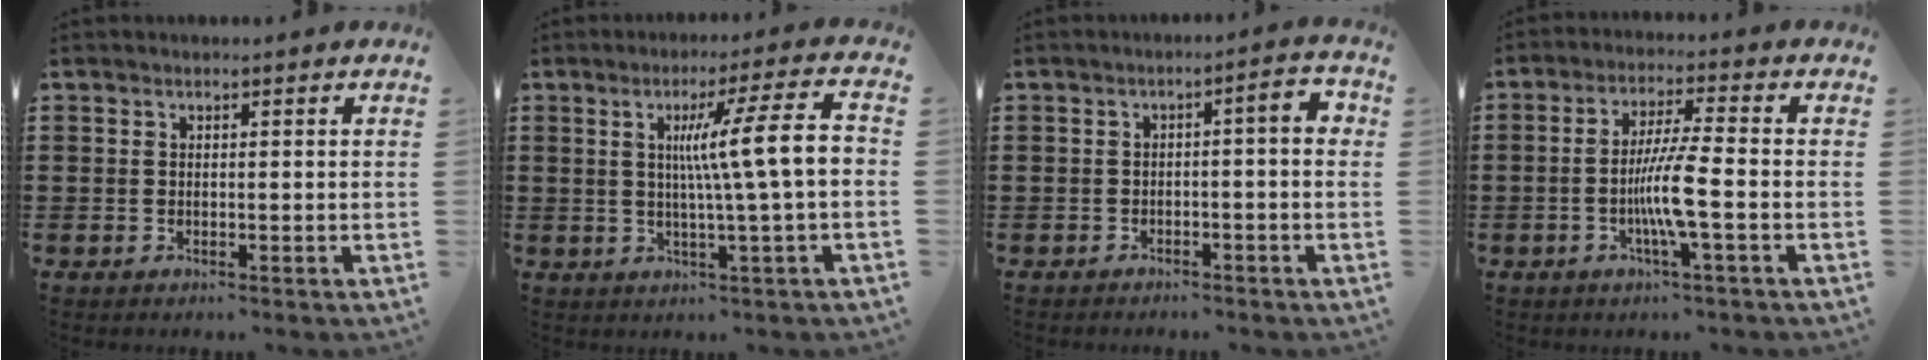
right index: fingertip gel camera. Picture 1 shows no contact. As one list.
[{"total": 10.2, "force": [0.9, -0.1, 10.1], "torque": [-0.178, -0.002, 0.008]}, {"total": 2.8, "force": [-1.2, 0.3, 2.5], "torque": [-0.039, 0.000, -0.029]}, {"total": 7.2, "force": [-2.0, 0.1, 7.0], "torque": [-0.133, -0.012, -0.041]}]